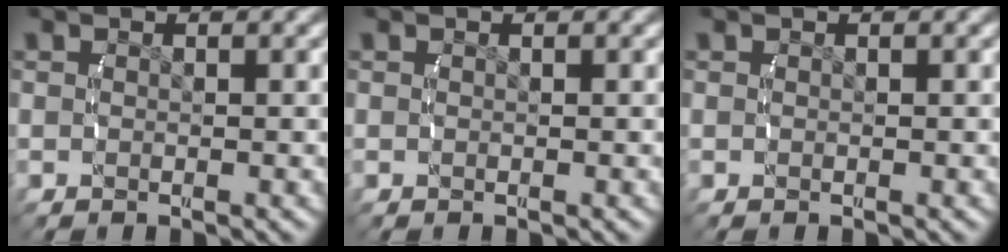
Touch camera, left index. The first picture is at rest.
{"total": 0.0}
{"total": 0.0}